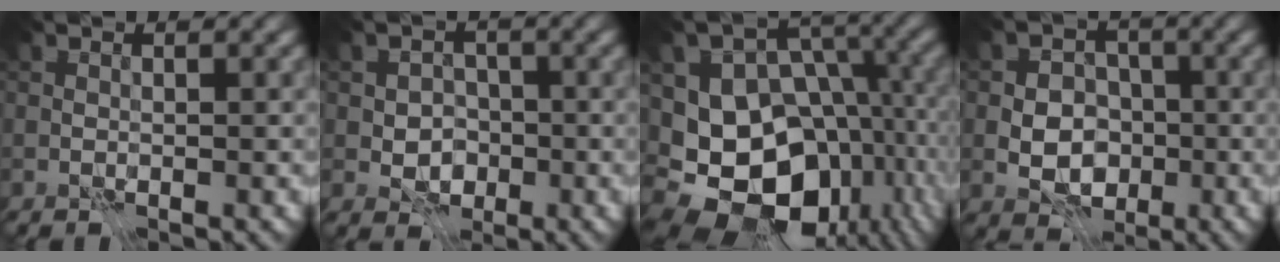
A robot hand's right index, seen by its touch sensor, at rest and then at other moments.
{"total": 3.6, "force": [-1.3, 2.7, 2.1], "torque": [-0.024, -0.001, -0.030]}
{"total": 14.8, "force": [-4.5, 10.3, 9.5], "torque": [-0.156, -0.023, -0.070]}
{"total": 6.0, "force": [-1.8, 4.5, 3.6], "torque": [-0.044, 0.001, -0.046]}